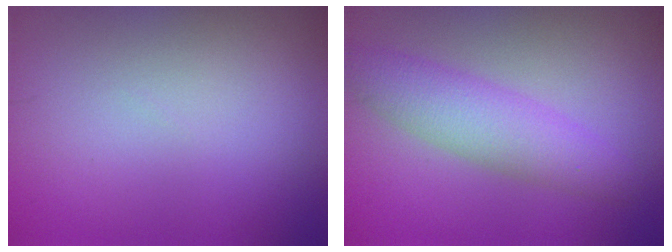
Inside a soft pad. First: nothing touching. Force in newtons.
{"total": 4.2, "press": 4.2, "slide": 0.1}